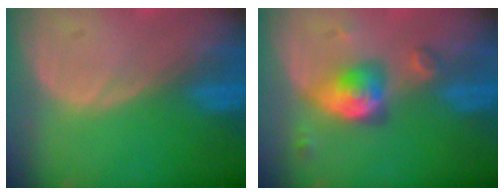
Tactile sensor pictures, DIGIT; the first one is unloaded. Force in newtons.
{"total": 5.1, "press": 5.1, "slide": 0.2}